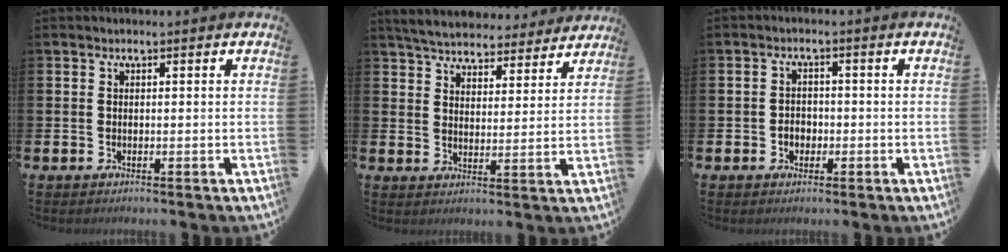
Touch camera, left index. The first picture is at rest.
{"total": 5.5, "force": [5.4, 1.1, 0.6], "torque": [-0.035, -0.034, 0.094]}
{"total": 2.1, "force": [-0.7, 1.8, 0.9], "torque": [-0.004, -0.002, -0.019]}